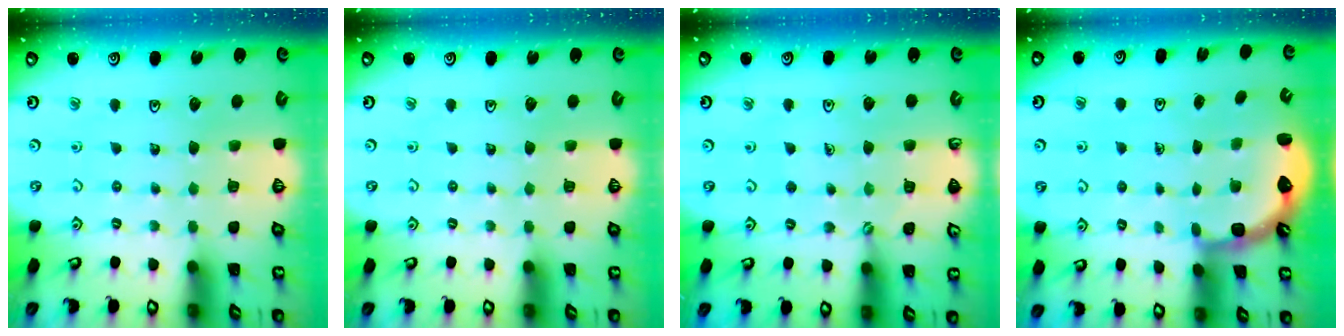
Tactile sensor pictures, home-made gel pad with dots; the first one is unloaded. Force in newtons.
{"total": 0.0}
{"total": 2.4, "press": 2.4, "slide": 0.3}
{"total": 2.7, "press": 2.1, "slide": 1.7}